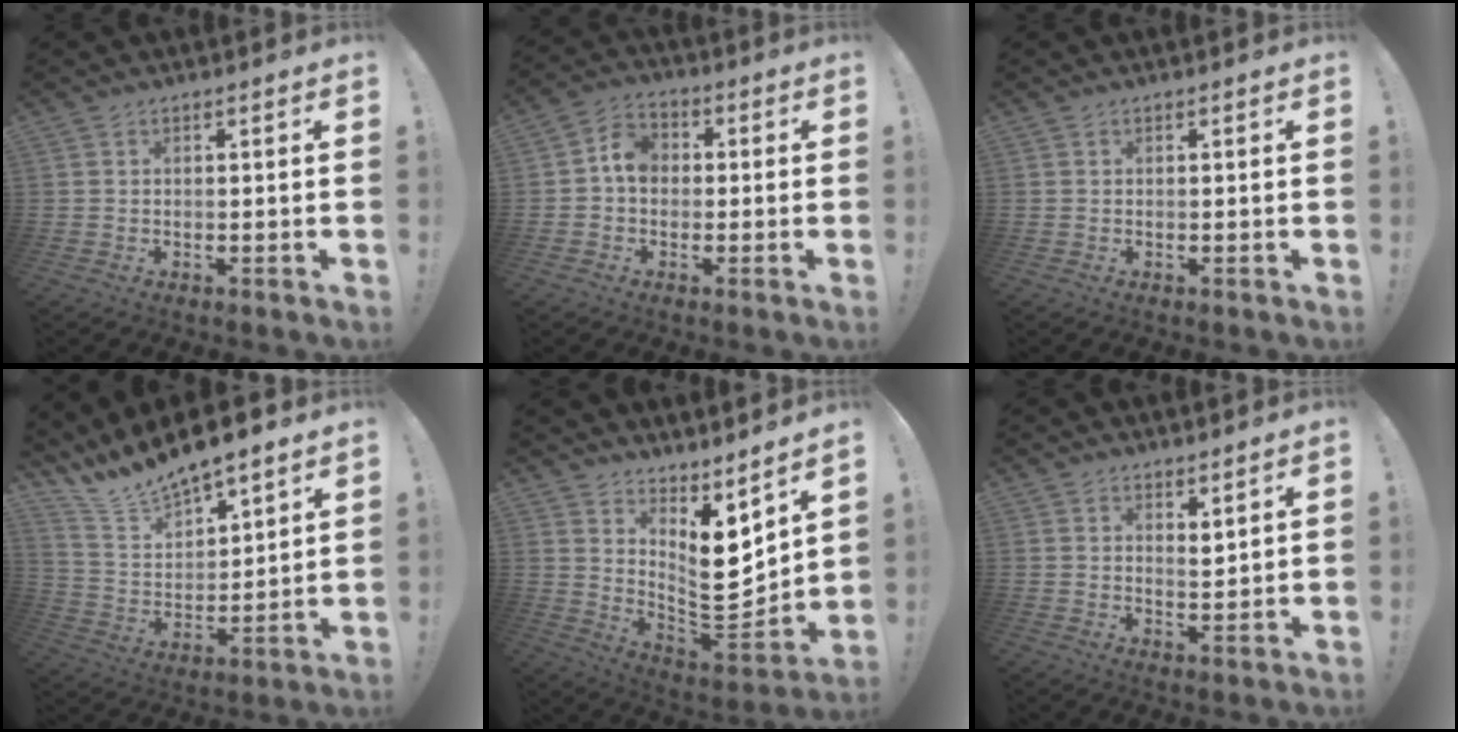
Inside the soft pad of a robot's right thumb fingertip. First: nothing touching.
{"total": 6.7, "force": [-0.1, 5.4, 3.9], "torque": [-0.062, 0.019, 0.002]}
{"total": 0.0}
{"total": 11.1, "force": [10.6, 2.2, 2.2], "torque": [-0.073, -0.093, 0.194]}
{"total": 11.8, "force": [4.1, 5.9, 9.4], "torque": [-0.125, -0.055, 0.073]}
{"total": 3.3, "force": [3.0, 1.0, 0.9], "torque": [-0.003, -0.020, 0.050]}